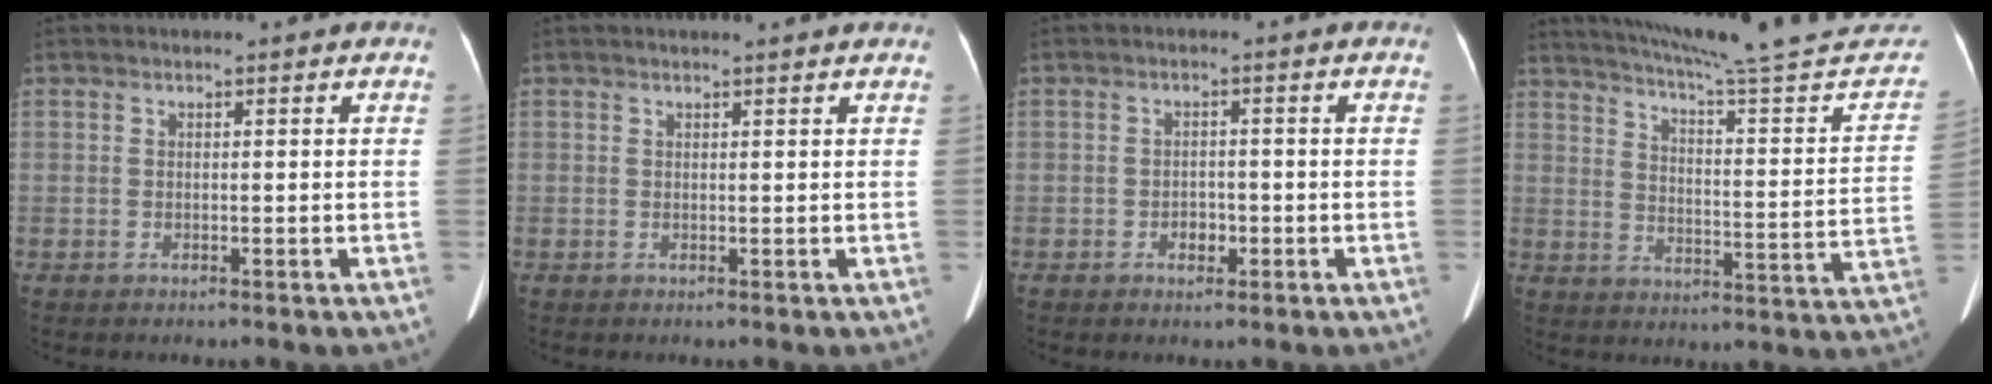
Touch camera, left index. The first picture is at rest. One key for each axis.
{"total": 2.6, "fx": 2.5, "fy": 0.0, "fz": 0.8, "tx": -0.013, "ty": 0.015, "tz": 0.028}
{"total": 1.8, "fx": -0.8, "fy": 1.3, "fz": 1.0, "tx": -0.014, "ty": 0.004, "tz": -0.009}
{"total": 28.2, "fx": 25.9, "fy": 0.8, "fz": 11.2, "tx": -0.170, "ty": -0.087, "tz": 0.324}